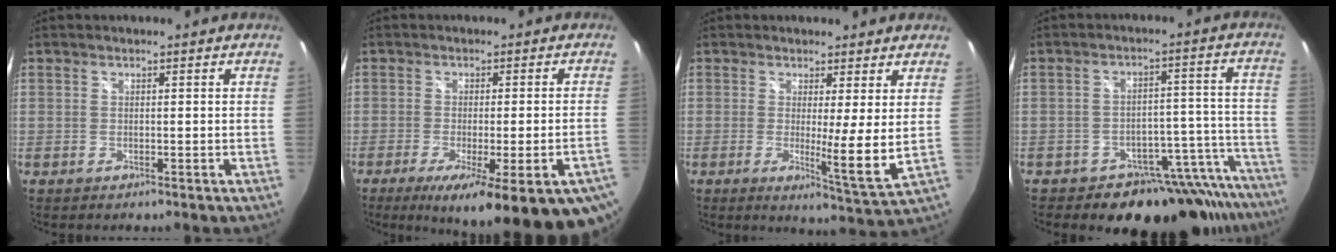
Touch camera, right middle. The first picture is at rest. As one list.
[{"total": 21.2, "force": [-14.5, 3.4, 15.0], "torque": [-0.208, -0.059, -0.190]}, {"total": 7.4, "force": [1.7, -0.4, 7.2], "torque": [-0.106, -0.021, 0.022]}, {"total": 17.9, "force": [-16.1, 7.1, 3.6], "torque": [-0.026, 0.048, -0.206]}]